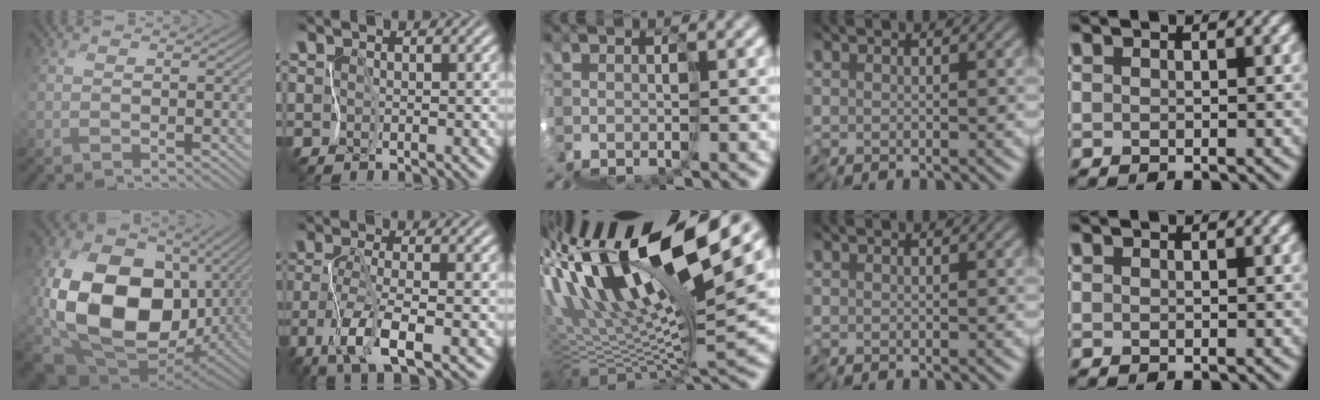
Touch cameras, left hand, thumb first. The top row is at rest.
{"thumb": {"total": 19.9, "force": [-0.3, 13.9, 14.2], "torque": [-0.350, -0.030, 0.004]}, "index": {"total": 4.3, "force": [-1.9, 0.2, 3.8], "torque": [-0.088, -0.003, -0.036]}, "middle": {"total": 12.6, "force": [6.3, 2.6, 10.6], "torque": [-0.197, 0.036, 0.105]}}